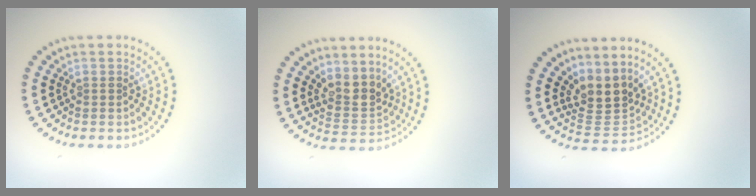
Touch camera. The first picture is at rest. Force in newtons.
{"total": 3.1, "press": 2.4, "slide": 1.9}
{"total": 3.6, "press": 2.6, "slide": 2.5}